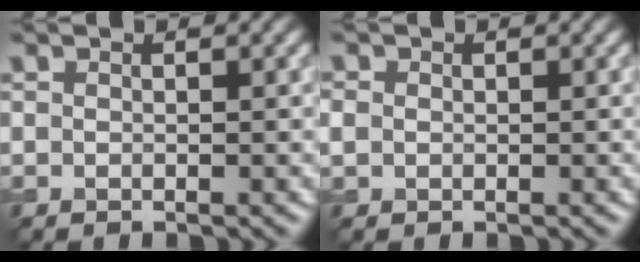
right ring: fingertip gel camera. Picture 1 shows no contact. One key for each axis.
{"total": 1.2, "fx": 0.1, "fy": 1.1, "fz": 0.4, "tx": -0.006, "ty": 0.001, "tz": 0.000}